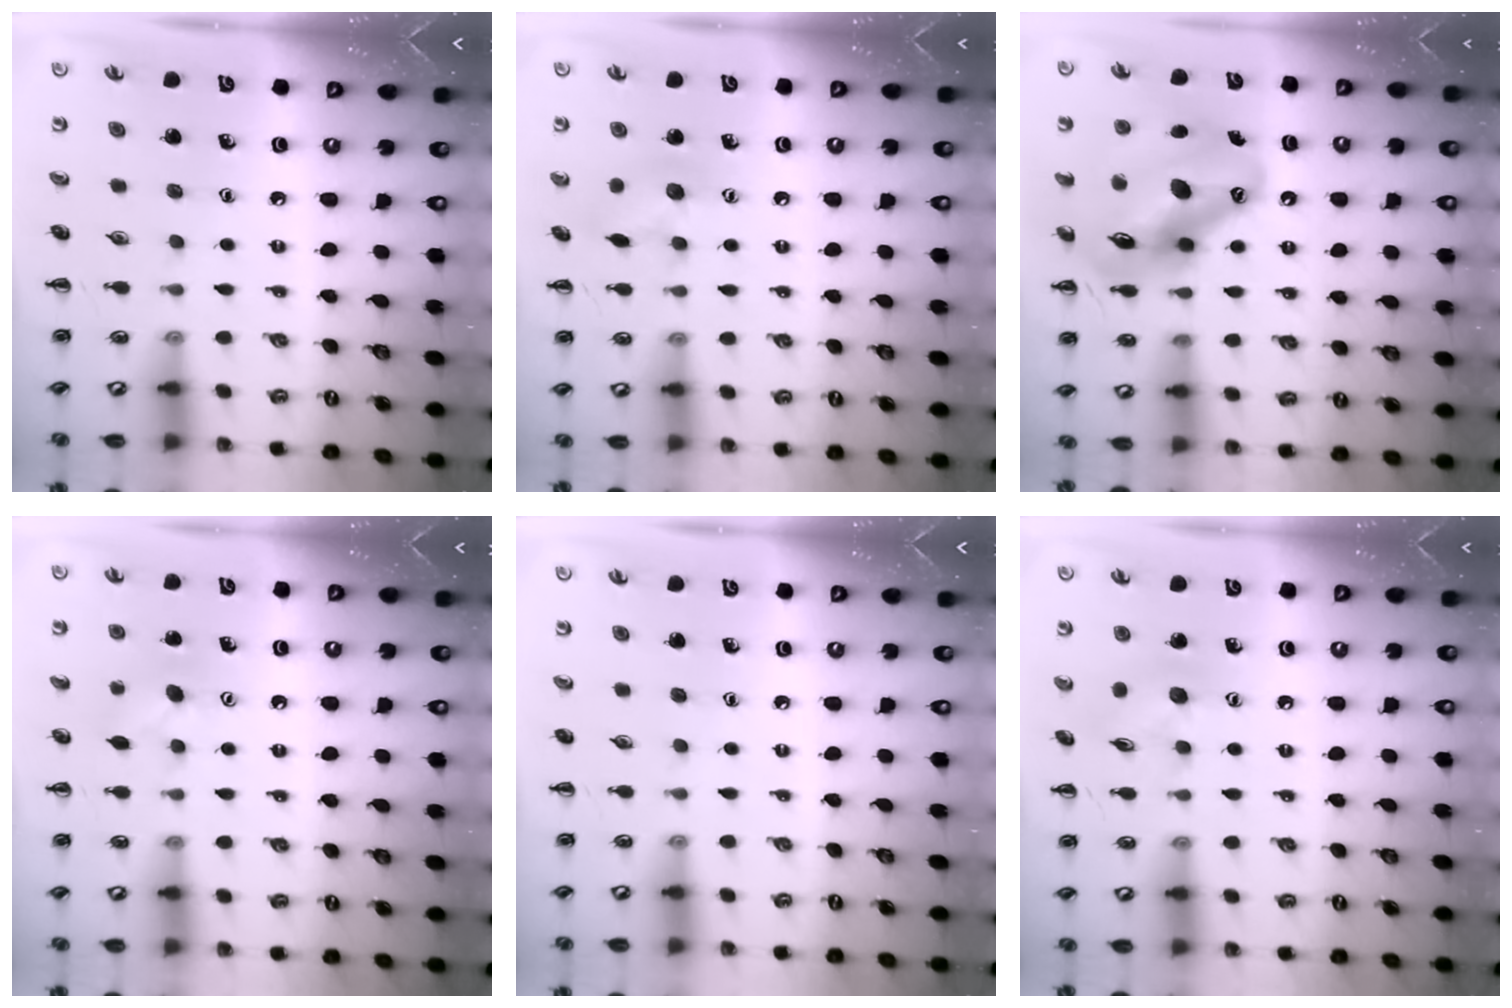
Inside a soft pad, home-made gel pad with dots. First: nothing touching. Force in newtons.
{"total": 7.3, "press": 7.2, "slide": 1.1}
{"total": 16.9, "press": 16.2, "slide": 4.9}
{"total": 5.4, "press": 5.2, "slide": 1.4}
{"total": 0.0}
{"total": 6.7, "press": 6.6, "slide": 1.2}